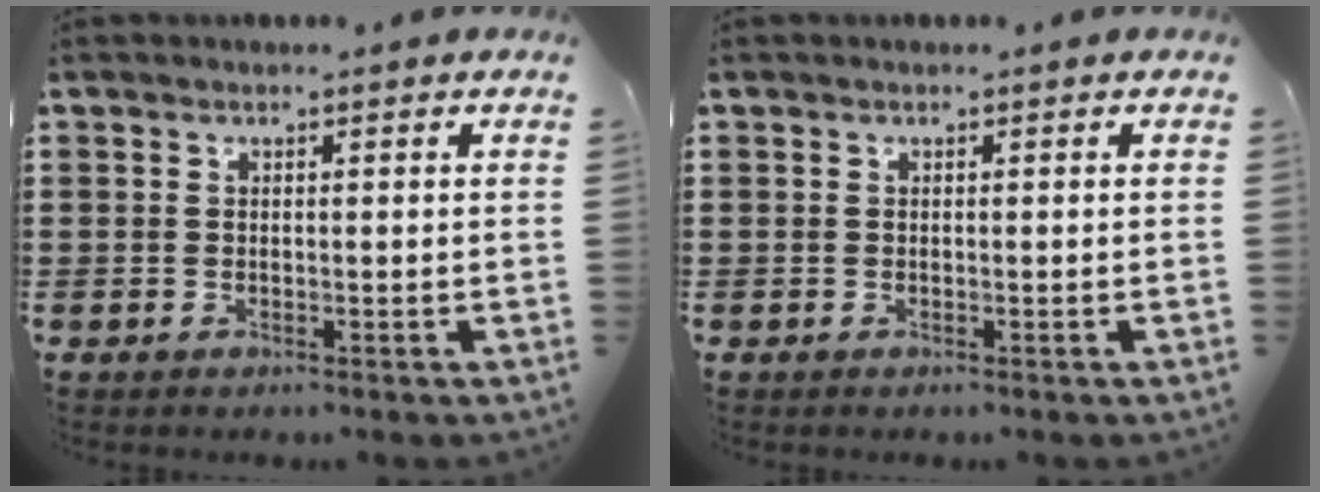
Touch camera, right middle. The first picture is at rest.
{"total": 0.0}